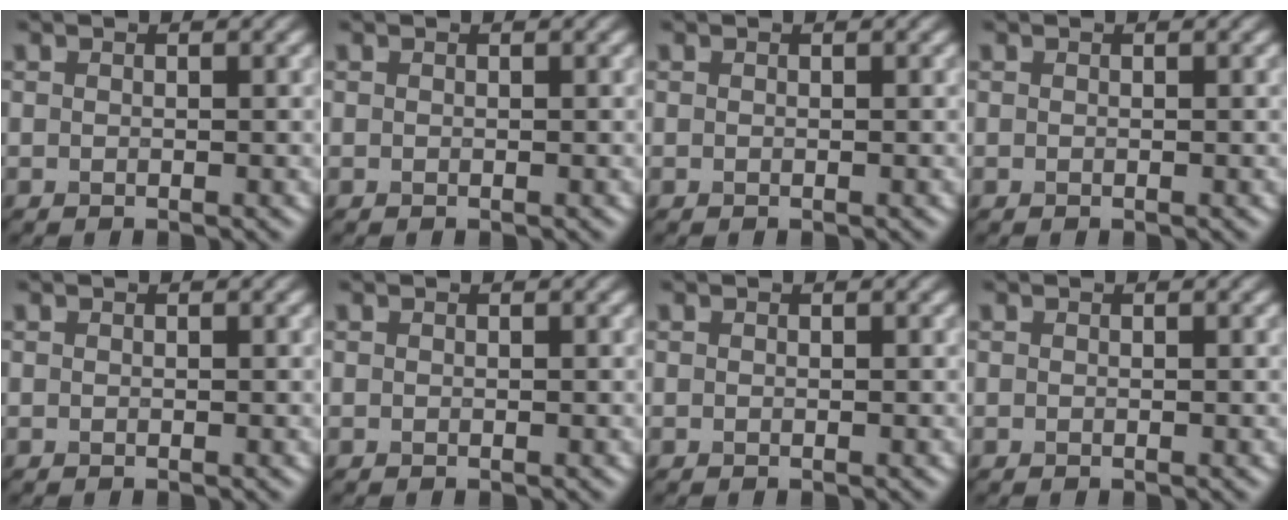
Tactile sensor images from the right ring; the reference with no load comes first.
{"total": 0.0}
{"total": 0.0}
{"total": 0.0}
{"total": 0.0}
{"total": 0.0}
{"total": 0.0}
{"total": 0.0}